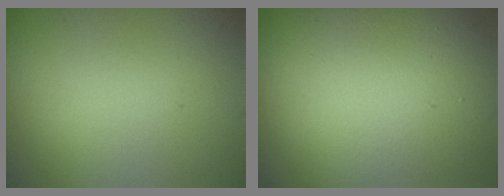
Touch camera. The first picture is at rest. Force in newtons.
{"total": 14.2, "press": 14.2, "slide": 0.1}